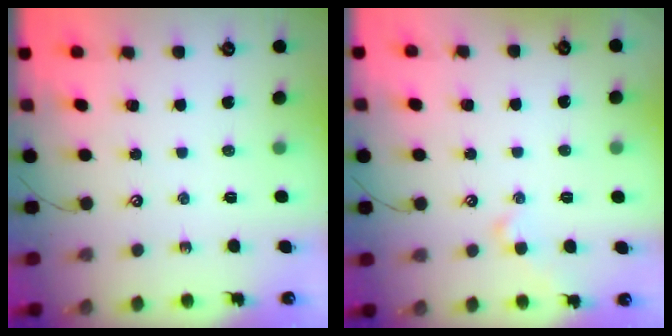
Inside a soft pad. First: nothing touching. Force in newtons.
{"total": 1.3, "press": 1.2, "slide": 0.4}